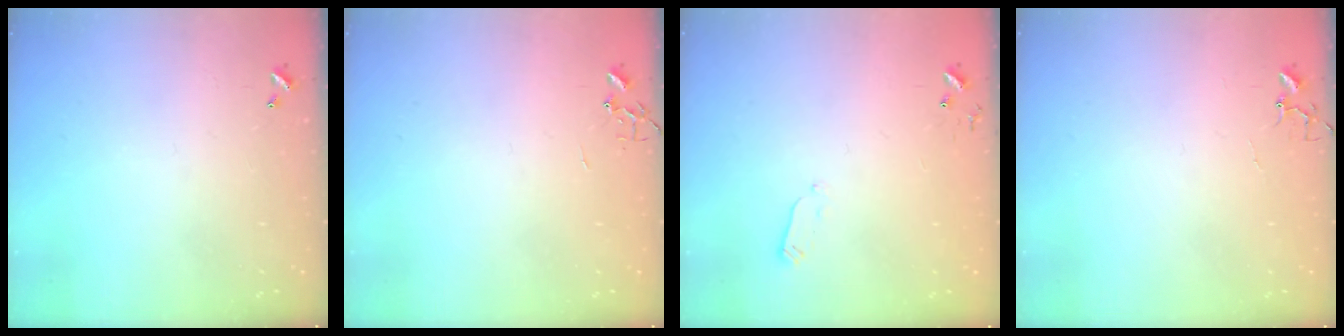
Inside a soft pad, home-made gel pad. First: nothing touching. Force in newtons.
{"total": 0.0}
{"total": 2.4, "press": 2.3, "slide": 0.4}
{"total": 4.0, "press": 4.0, "slide": 0.3}